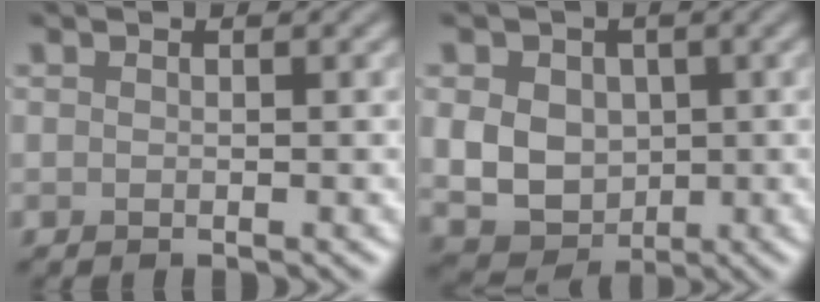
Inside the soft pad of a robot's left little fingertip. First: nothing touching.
{"total": 6.9, "force": [0.5, 5.7, 3.8], "torque": [-0.061, 0.007, -0.001]}